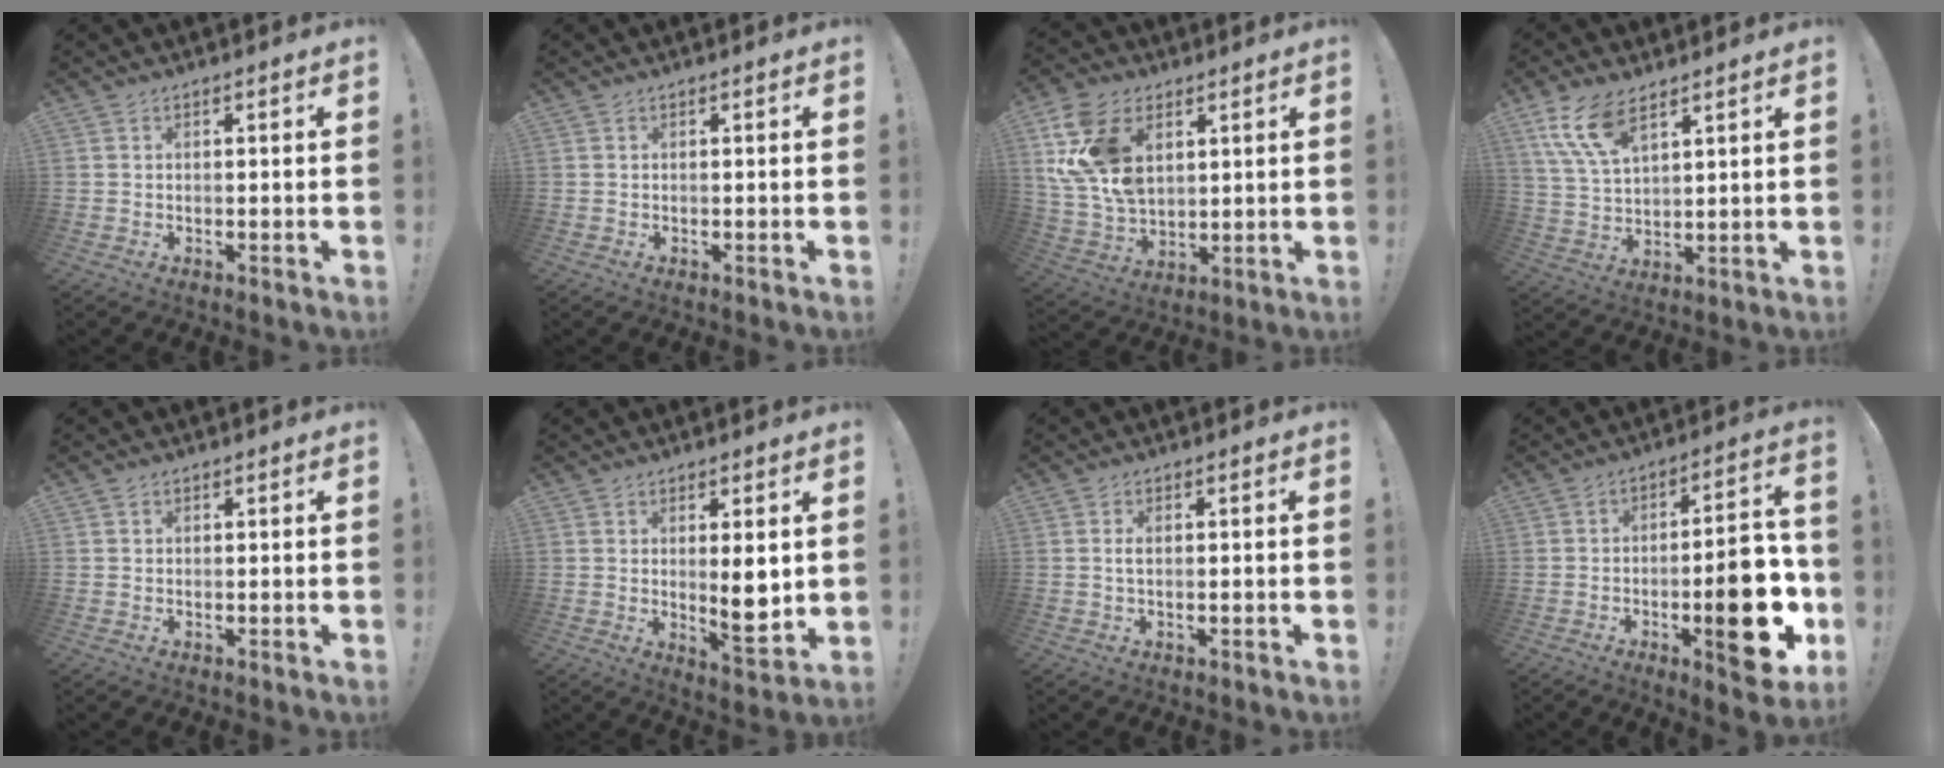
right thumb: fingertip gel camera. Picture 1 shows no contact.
{"total": 0.0}
{"total": 17.6, "force": [6.5, 12.0, 11.2], "torque": [-0.237, -0.023, 0.125]}
{"total": 11.4, "force": [7.4, 4.5, 7.5], "torque": [-0.157, -0.024, 0.139]}
{"total": 0.5, "force": [0.4, 0.4, 0.0], "torque": [0.007, -0.002, 0.005]}
{"total": 7.8, "force": [1.3, 1.7, 7.4], "torque": [-0.092, -0.023, 0.021]}
{"total": 1.6, "force": [-0.2, 0.4, 1.5], "torque": [-0.027, 0.002, -0.005]}
{"total": 19.8, "force": [-5.2, 6.8, 17.9], "torque": [-0.212, 0.018, -0.069]}